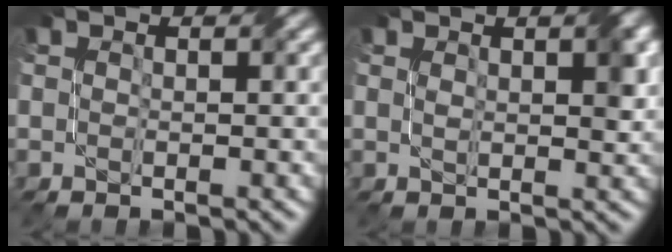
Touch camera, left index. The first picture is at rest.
{"total": 2.6, "force": [0.9, 0.8, 2.3], "torque": [-0.033, 0.004, 0.018]}